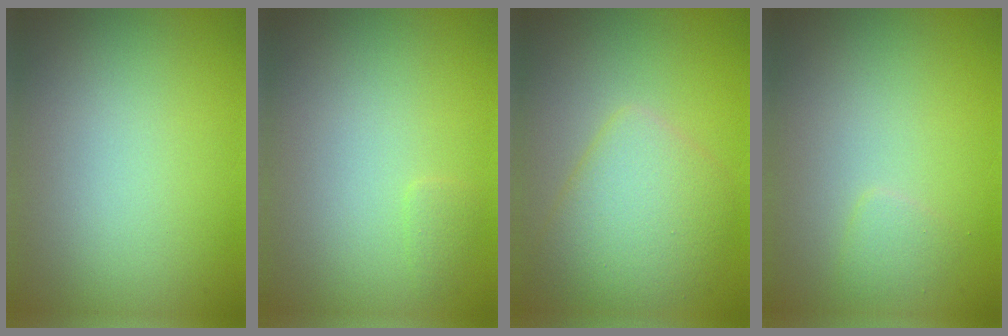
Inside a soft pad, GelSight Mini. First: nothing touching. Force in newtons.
{"total": 0.6, "press": 0.6, "slide": 0.0}
{"total": 4.5, "press": 4.5, "slide": 0.1}
{"total": 0.9, "press": 0.9, "slide": 0.1}